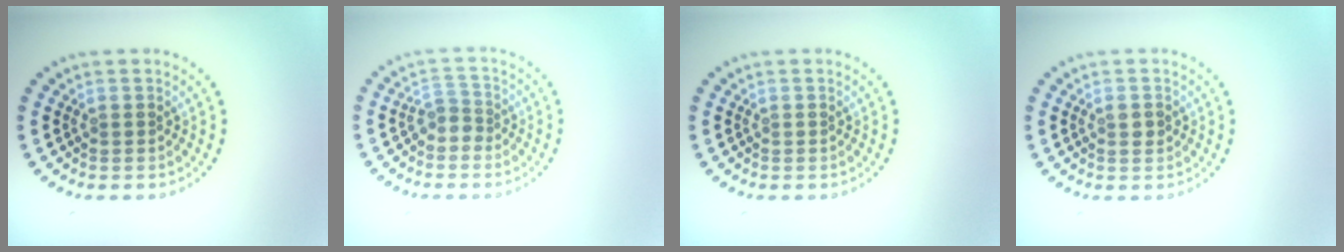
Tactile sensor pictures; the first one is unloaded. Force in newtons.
{"total": 1.8, "press": 1.2, "slide": 1.3}
{"total": 0.0}
{"total": 1.2, "press": 1.2, "slide": 0.2}